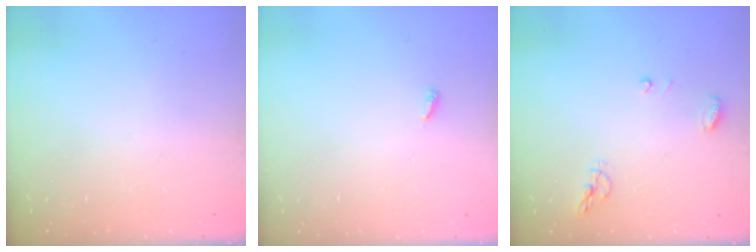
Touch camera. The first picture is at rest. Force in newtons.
{"total": 2.5, "press": 2.5, "slide": 0.2}
{"total": 6.3, "press": 6.3, "slide": 0.7}